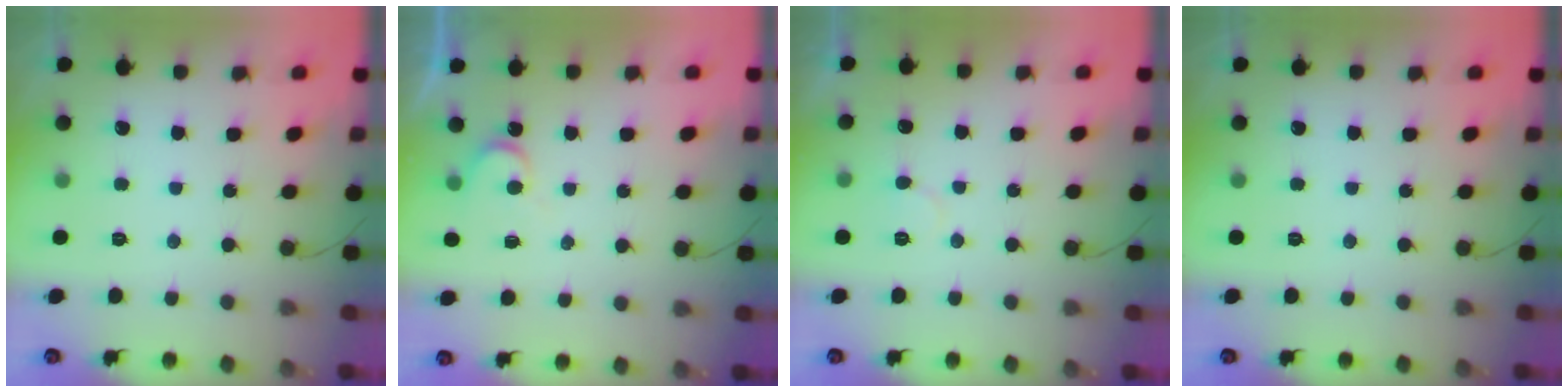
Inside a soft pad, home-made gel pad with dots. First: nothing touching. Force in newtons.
{"total": 4.5, "press": 4.4, "slide": 0.4}
{"total": 6.0, "press": 6.0, "slide": 0.3}
{"total": 0.0}